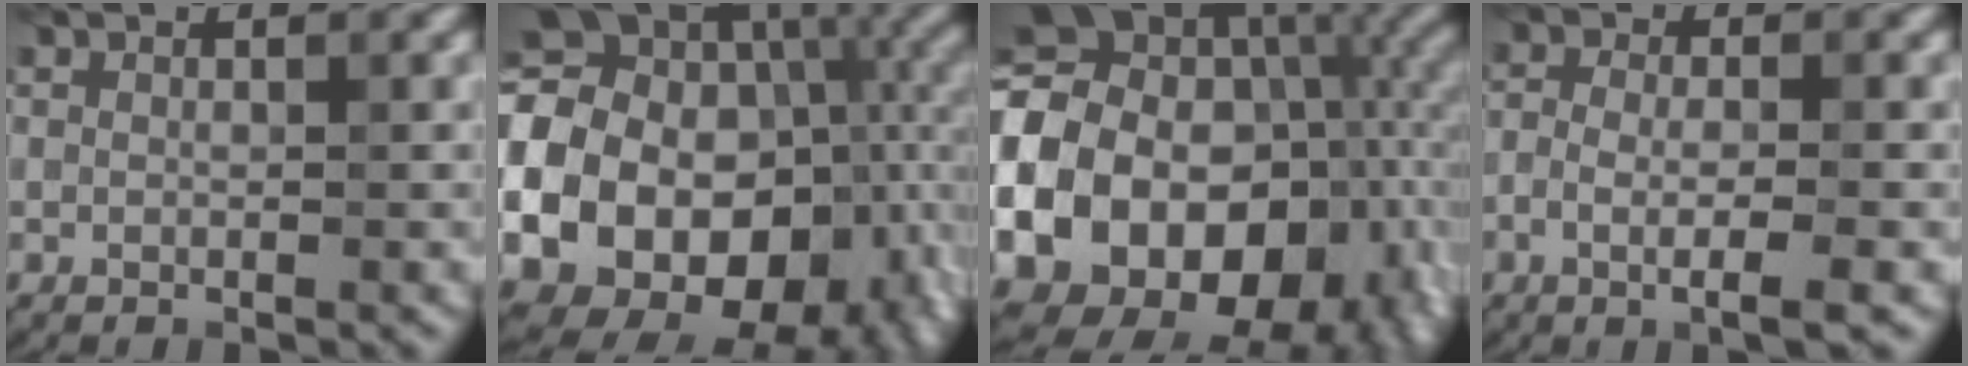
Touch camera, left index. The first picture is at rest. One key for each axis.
{"total": 23.0, "fx": -3.7, "fy": 17.8, "fz": 14.0, "tx": -0.251, "ty": -0.017, "tz": -0.085}
{"total": 21.2, "fx": -4.5, "fy": 15.9, "fz": 13.3, "tx": -0.262, "ty": -0.012, "tz": -0.069}
{"total": 3.6, "fx": -1.1, "fy": 1.0, "fz": 3.2, "tx": -0.061, "ty": -0.004, "tz": -0.024}